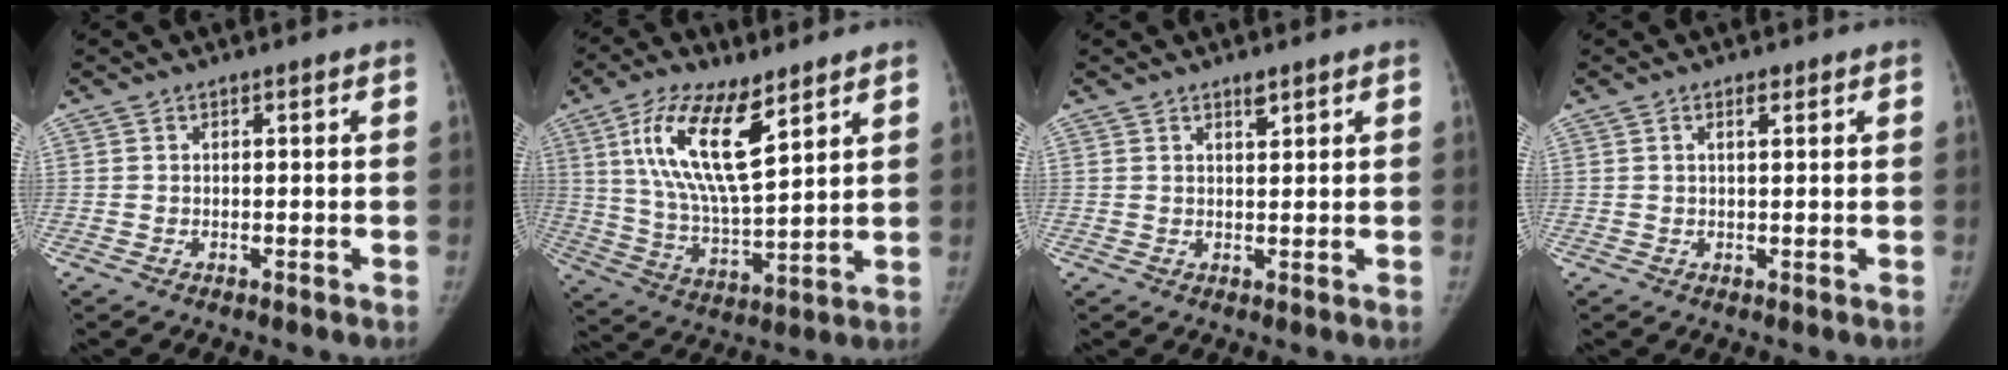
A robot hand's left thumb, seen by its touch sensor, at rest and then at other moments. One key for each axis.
{"total": 16.3, "fx": 7.9, "fy": 5.7, "fz": 13.0, "tx": -0.236, "ty": -0.034, "tz": 0.152}
{"total": 1.8, "fx": 1.3, "fy": 0.6, "fz": 1.0, "tx": -0.010, "ty": -0.009, "tz": 0.022}
{"total": 1.6, "fx": 0.8, "fy": 0.5, "fz": 1.2, "tx": -0.018, "ty": -0.002, "tz": 0.013}